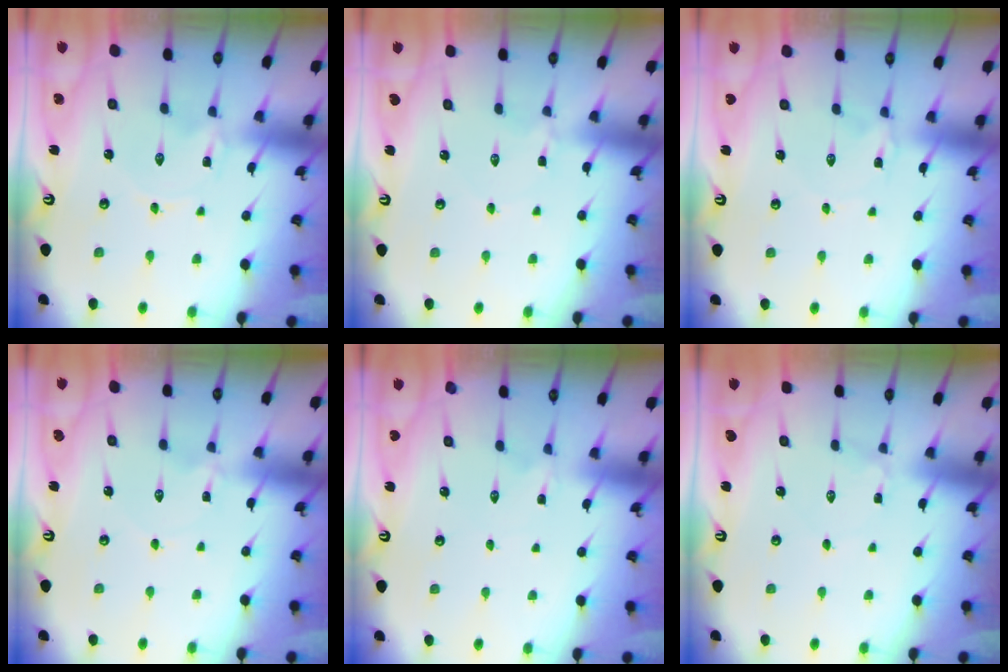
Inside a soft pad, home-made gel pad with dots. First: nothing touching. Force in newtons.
{"total": 2.2, "press": 2.1, "slide": 0.3}
{"total": 0.0}
{"total": 0.5, "press": 0.5, "slide": 0.1}
{"total": 0.6, "press": 0.5, "slide": 0.3}
{"total": 2.7, "press": 2.7, "slide": 0.2}